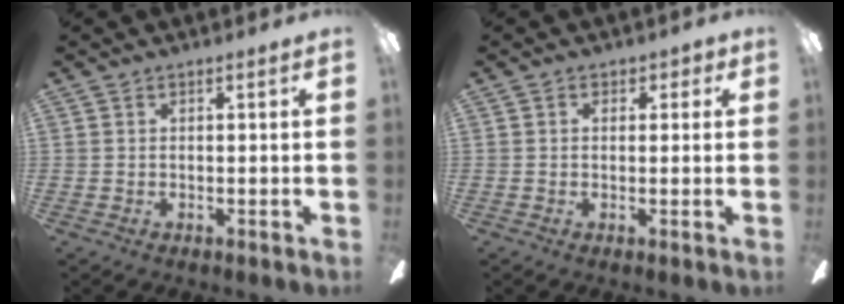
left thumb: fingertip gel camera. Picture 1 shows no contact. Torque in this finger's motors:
{"motor_torque": [-0.19, -0.04, -0.41, 0.23, -0.02]}